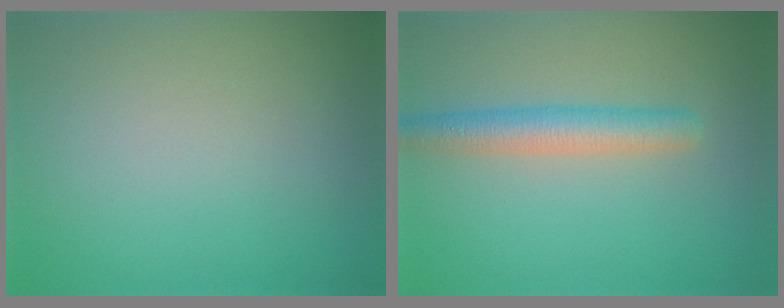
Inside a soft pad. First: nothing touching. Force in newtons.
{"total": 3.5, "press": 3.5, "slide": 0.1}